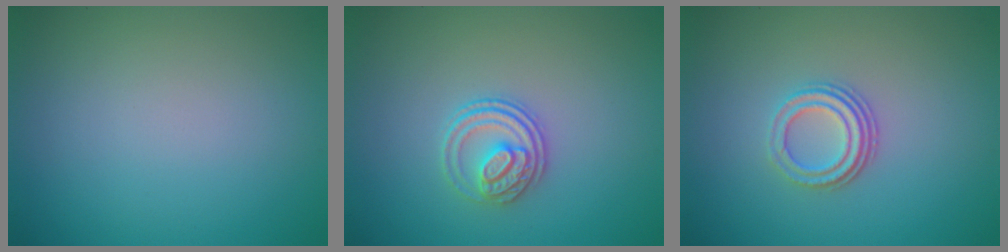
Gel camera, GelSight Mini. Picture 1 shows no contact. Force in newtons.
{"total": 2.8, "press": 2.6, "slide": 1.2}
{"total": 2.9, "press": 2.2, "slide": 2.0}